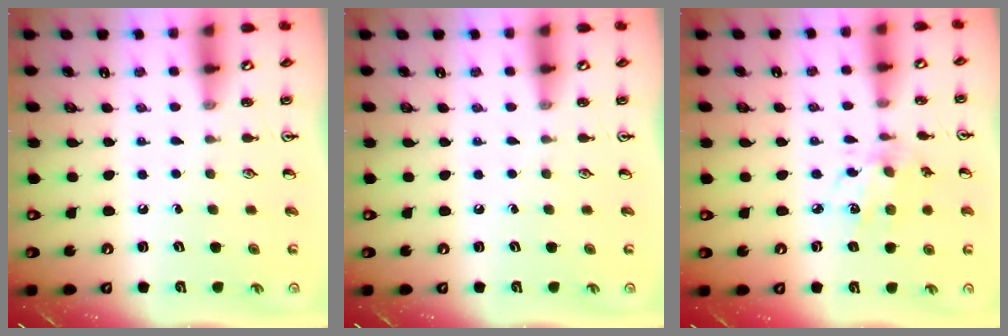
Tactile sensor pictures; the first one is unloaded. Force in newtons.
{"total": 0.0}
{"total": 6.7, "press": 6.7, "slide": 0.4}